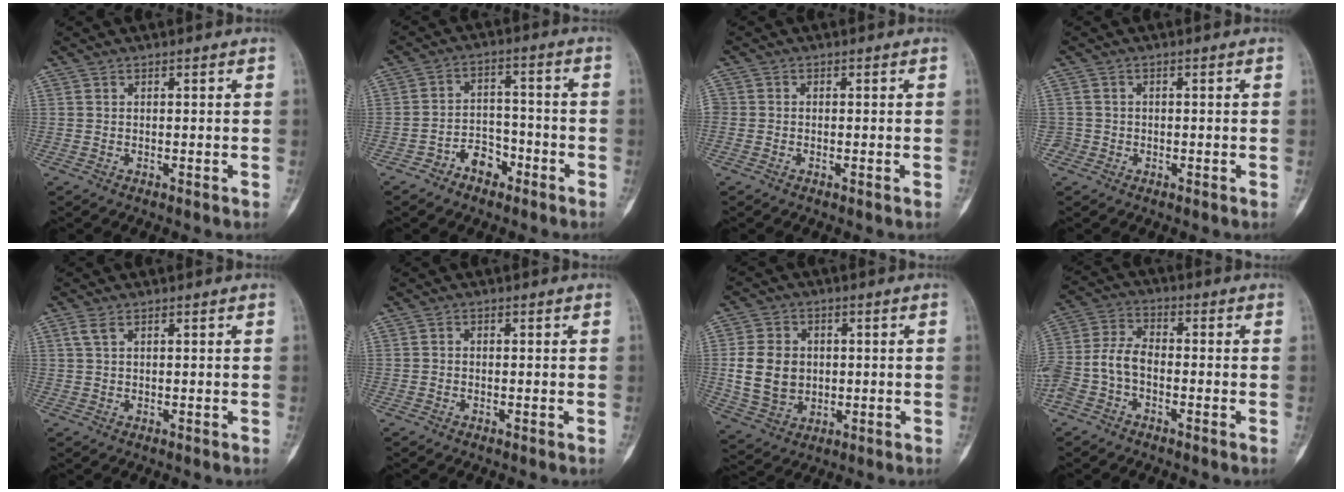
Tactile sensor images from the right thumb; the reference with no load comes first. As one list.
[{"total": 6.3, "force": [-3.8, 4.2, 2.8], "torque": [-0.022, 0.044, -0.065]}, {"total": 1.3, "force": [-0.4, 1.1, 0.6], "torque": [-0.009, 0.002, -0.013]}, {"total": 1.9, "force": [-0.5, 1.8, -0.2], "torque": [0.017, 0.009, -0.013]}, {"total": 1.7, "force": [0.8, 0.7, 1.3], "torque": [-0.037, 0.010, 0.022]}, {"total": 0.5, "force": [-0.2, 0.4, 0.2], "torque": [-0.002, 0.002, -0.010]}, {"total": 10.5, "force": [0.2, 8.5, 6.2], "torque": [-0.092, -0.001, 0.014]}, {"total": 9.0, "force": [-2.8, 5.7, 6.4], "torque": [-0.141, 0.030, -0.060]}]